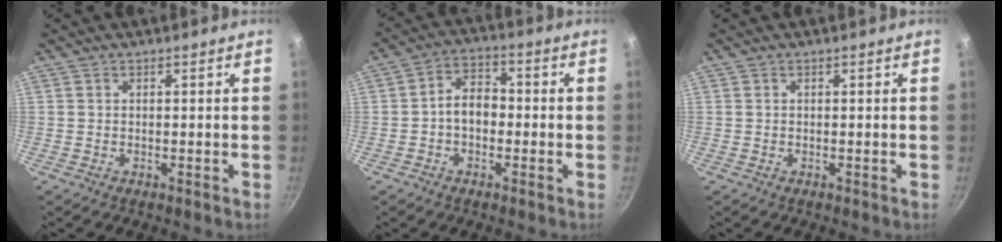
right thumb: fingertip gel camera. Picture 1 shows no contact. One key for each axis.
{"total": 6.3, "fx": -1.1, "fy": 4.4, "fz": 4.3, "tx": -0.042, "ty": 0.027, "tz": -0.028}
{"total": 0.0}